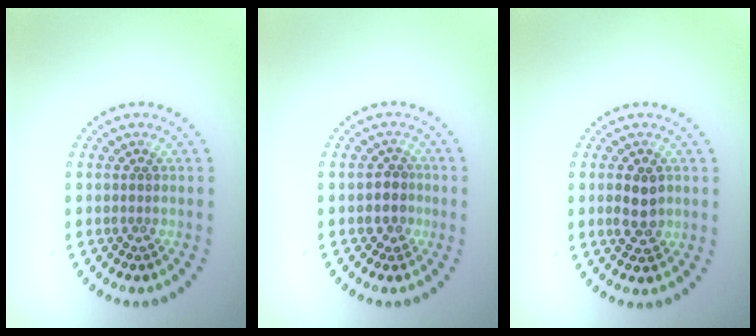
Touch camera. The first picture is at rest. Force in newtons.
{"total": 1.8, "press": 1.5, "slide": 1.1}
{"total": 2.6, "press": 2.6, "slide": 0.0}